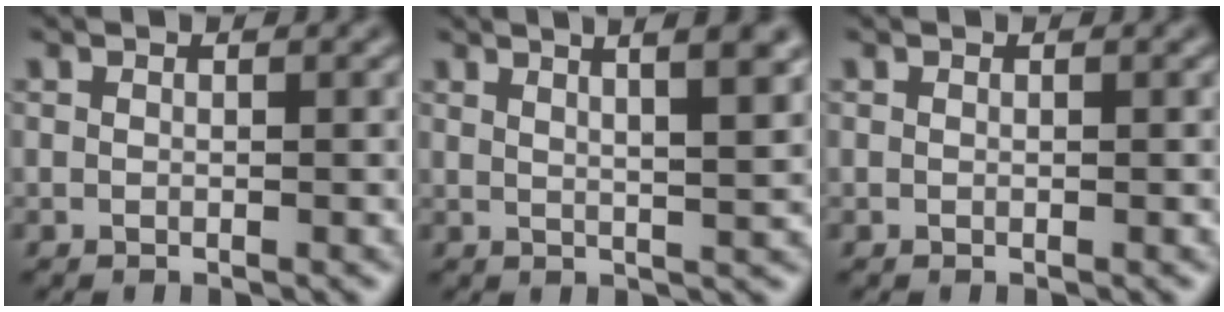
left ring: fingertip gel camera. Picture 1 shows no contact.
{"total": 6.4, "force": [3.8, 1.8, 4.9], "torque": [-0.047, 0.030, 0.034]}
{"total": 0.0}